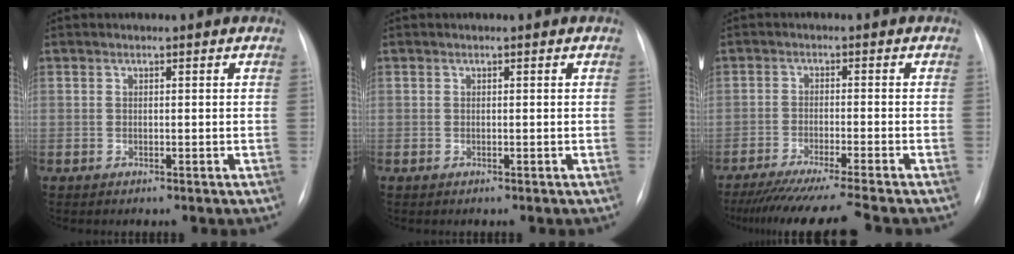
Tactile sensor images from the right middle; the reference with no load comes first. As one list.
[{"total": 0.0}, {"total": 14.1, "force": [-12.3, -1.5, 6.6], "torque": [-0.086, -0.044, -0.191]}]